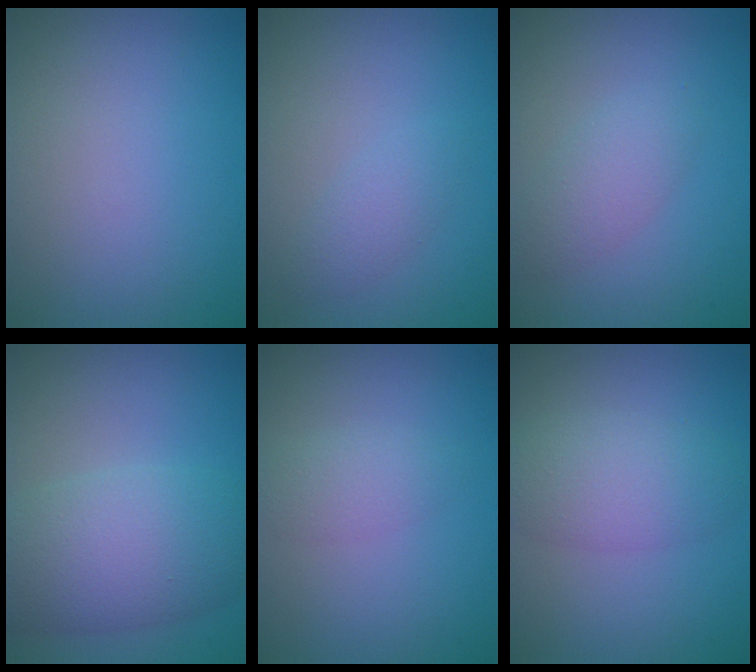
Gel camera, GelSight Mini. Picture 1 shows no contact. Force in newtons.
{"total": 1.5, "press": 1.5, "slide": 0.1}
{"total": 2.2, "press": 2.2, "slide": 0.2}
{"total": 7.0, "press": 6.9, "slide": 0.5}
{"total": 1.8, "press": 1.8, "slide": 0.1}
{"total": 4.0, "press": 4.0, "slide": 0.1}